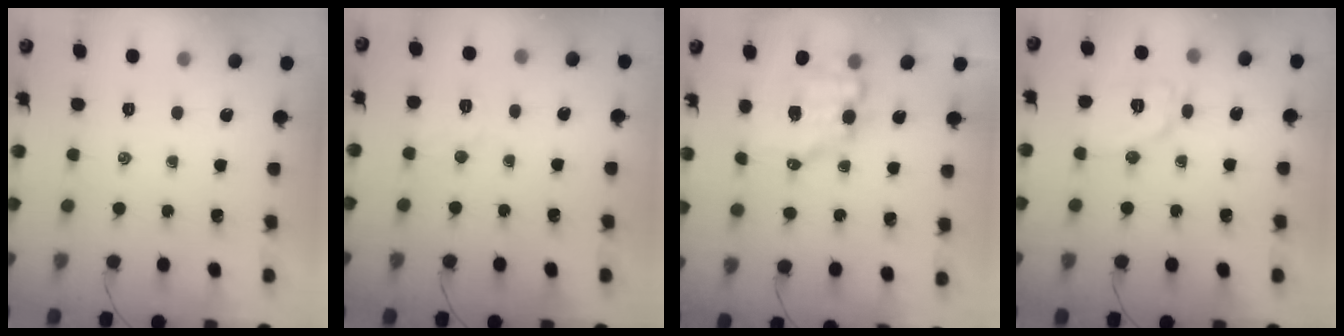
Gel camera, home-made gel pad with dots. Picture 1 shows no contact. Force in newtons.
{"total": 4.6, "press": 4.4, "slide": 1.1}
{"total": 8.6, "press": 8.4, "slide": 1.6}
{"total": 9.8, "press": 9.8, "slide": 0.4}